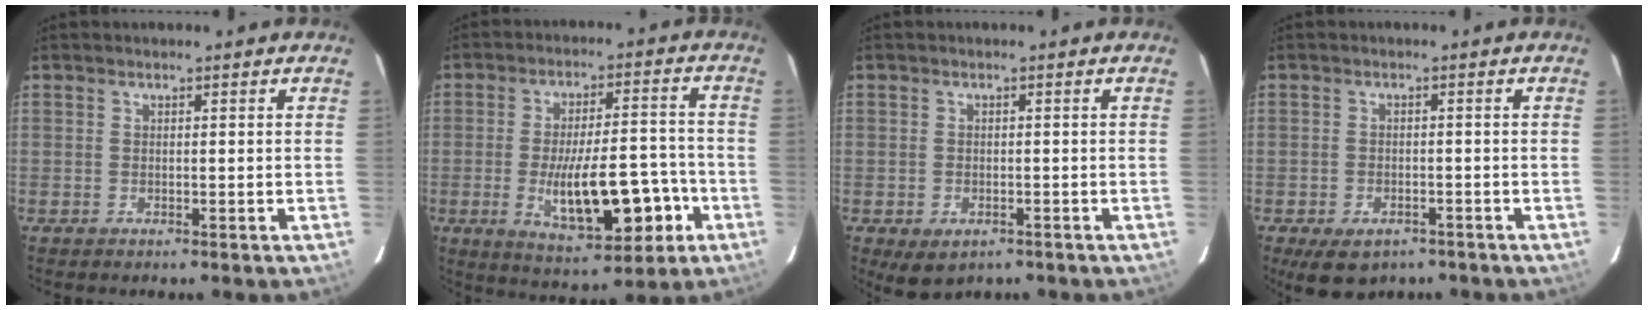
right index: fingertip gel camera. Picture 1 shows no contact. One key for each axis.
{"total": 14.7, "fx": -4.5, "fy": 4.6, "fz": 13.2, "tx": -0.212, "ty": 0.008, "tz": -0.058}
{"total": 6.1, "fx": -4.1, "fy": 3.8, "fz": 2.5, "tx": -0.039, "ty": -0.001, "tz": -0.050}
{"total": 6.6, "fx": -4.5, "fy": 3.9, "fz": 2.9, "tx": -0.047, "ty": -0.001, "tz": -0.060}